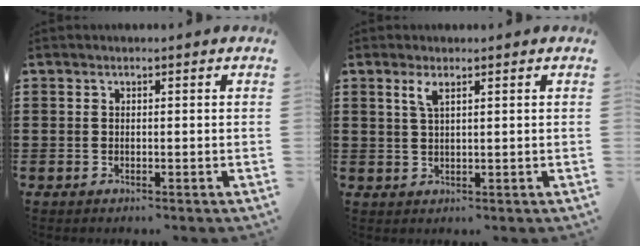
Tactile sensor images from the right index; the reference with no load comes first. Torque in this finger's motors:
{"motor_torque": [0.02, 0.01, 0.12, 0.05]}